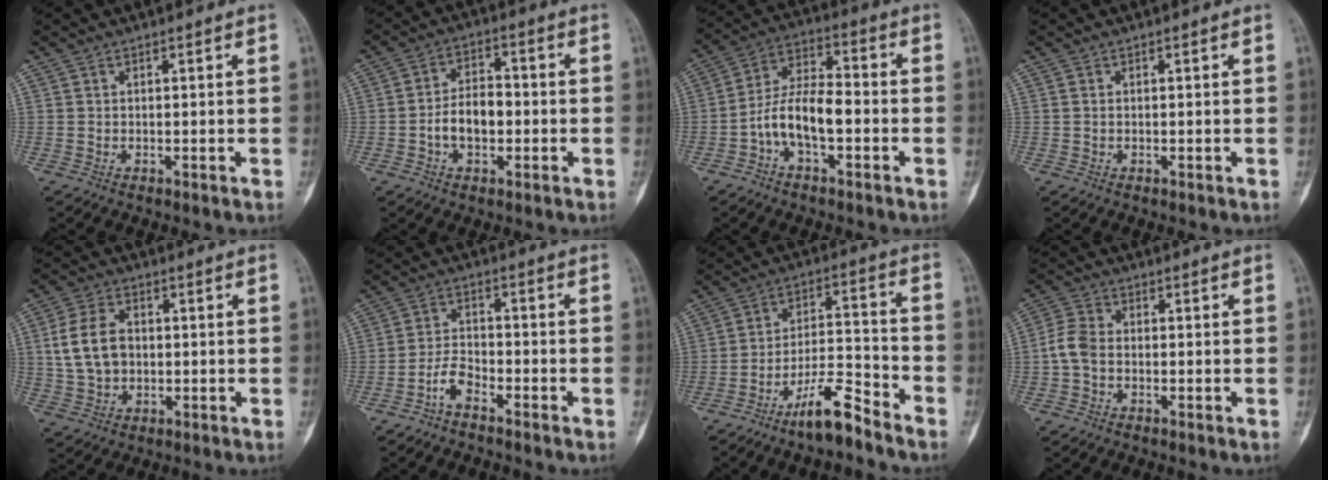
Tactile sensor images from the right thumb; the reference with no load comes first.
{"total": 7.6, "force": [-1.6, 4.8, 5.7], "torque": [-0.086, 0.026, -0.035]}
{"total": 10.4, "force": [-3.2, 5.0, 8.6], "torque": [-0.158, 0.045, -0.065]}
{"total": 0.0}
{"total": 9.3, "force": [0.7, 6.7, 6.5], "torque": [-0.120, 0.011, 0.016]}
{"total": 4.3, "force": [-3.1, 1.7, 2.5], "torque": [-0.047, 0.028, -0.066]}
{"total": 10.0, "force": [-7.7, 2.1, 6.1], "torque": [-0.108, 0.068, -0.138]}
{"total": 4.3, "force": [-0.8, 3.1, 2.9], "torque": [-0.063, 0.011, -0.024]}